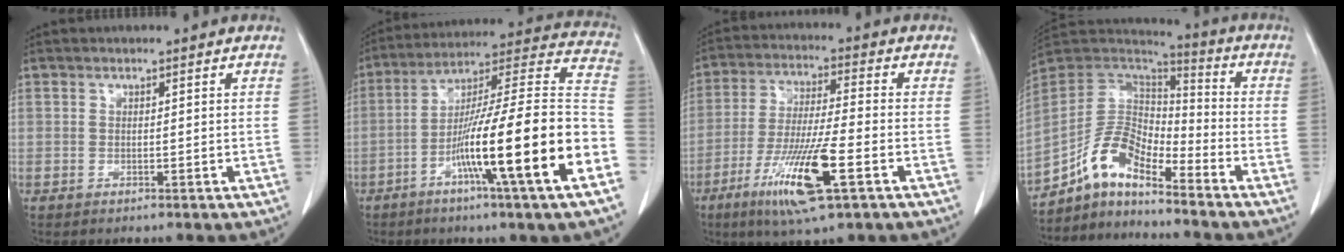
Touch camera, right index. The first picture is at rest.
{"total": 23.2, "force": [-8.4, -0.6, 21.6], "torque": [-0.294, -0.006, -0.142]}
{"total": 13.2, "force": [-5.7, 0.8, 11.9], "torque": [-0.232, -0.025, -0.100]}
{"total": 10.2, "force": [-7.9, 3.4, 5.5], "torque": [-0.114, 0.040, -0.148]}